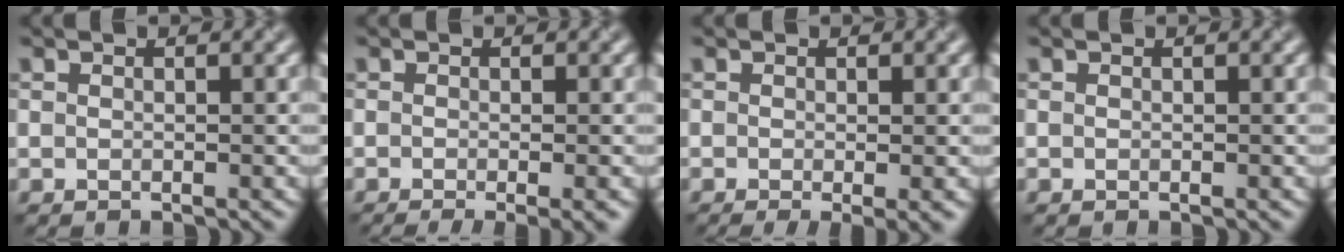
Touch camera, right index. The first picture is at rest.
{"total": 3.1, "force": [-1.5, 0.6, 2.6], "torque": [-0.042, -0.015, -0.020]}
{"total": 2.5, "force": [-0.8, 0.4, 2.3], "torque": [-0.039, -0.011, -0.012]}
{"total": 0.0}